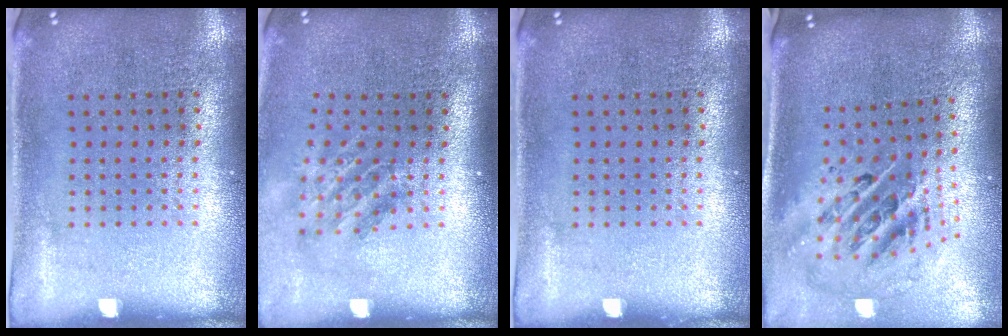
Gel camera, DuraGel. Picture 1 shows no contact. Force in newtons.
{"total": 1.8, "press": 1.2, "slide": 1.3}
{"total": 0.0}
{"total": 2.8, "press": 1.9, "slide": 2.1}